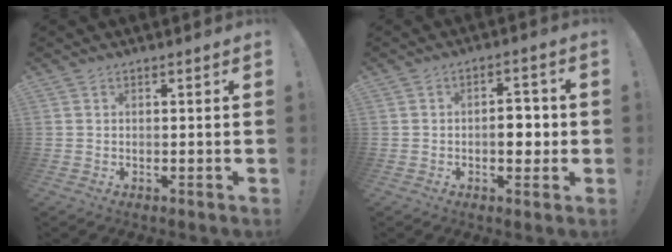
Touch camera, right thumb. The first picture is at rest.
{"total": 6.8, "force": [-1.1, 4.3, 5.1], "torque": [-0.067, 0.013, -0.020]}